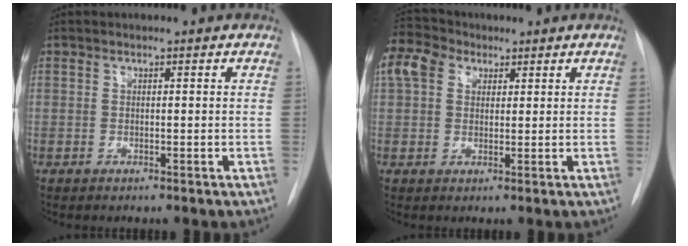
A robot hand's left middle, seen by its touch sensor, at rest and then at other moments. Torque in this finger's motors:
{"motor_torque": [0.37, -0.34, 0.55, 0.14]}